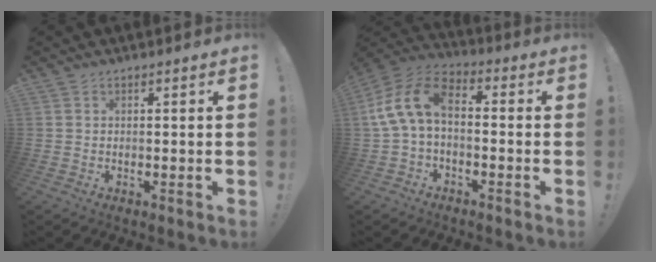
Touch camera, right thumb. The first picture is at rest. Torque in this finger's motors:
{"motor_torque": [0.33, 0.75, 0.38, -0.10, 0.36]}